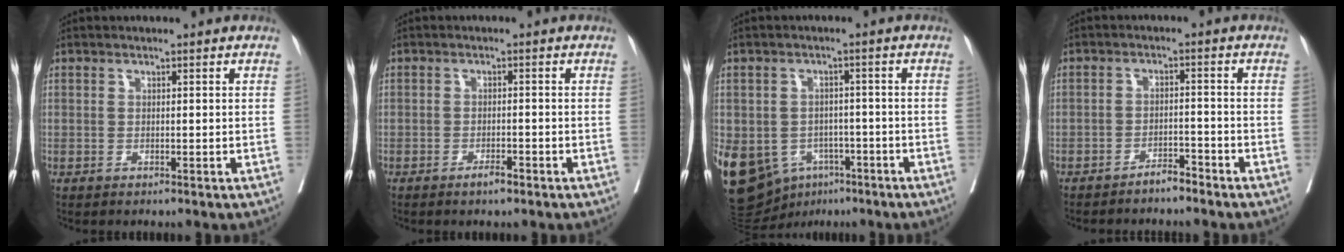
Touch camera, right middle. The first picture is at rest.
{"total": 2.0, "force": [-1.4, 0.4, 1.3], "torque": [-0.021, 0.001, -0.022]}
{"total": 21.7, "force": [-9.6, 16.6, 10.2], "torque": [-0.301, -0.007, -0.131]}
{"total": 2.8, "force": [-2.6, 0.5, 1.0], "torque": [-0.013, 0.001, -0.044]}